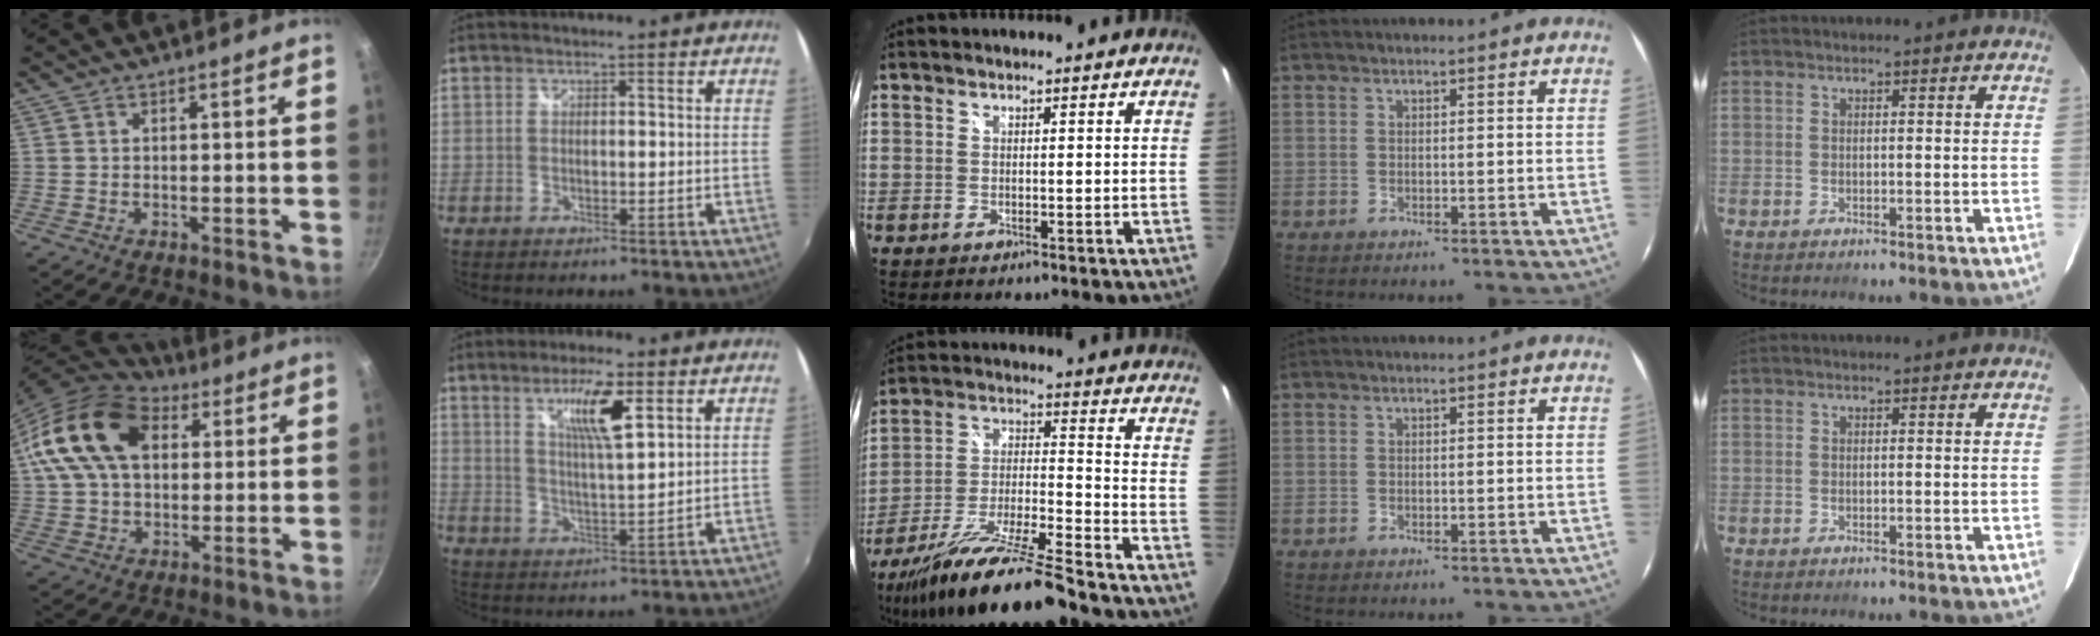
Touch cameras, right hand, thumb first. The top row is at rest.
{"thumb": {"total": 18.5, "force": [5.4, 12.5, 12.6], "torque": [-0.217, 0.010, 0.086]}, "index": {"total": 8.2, "force": [4.3, 1.3, 6.9], "torque": [-0.121, -0.001, 0.076]}, "middle": {"total": 18.4, "force": [-14.7, 0.9, 11.0], "torque": [-0.214, -0.030, -0.257]}}